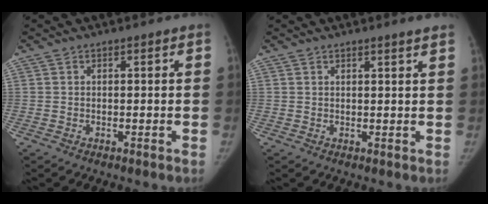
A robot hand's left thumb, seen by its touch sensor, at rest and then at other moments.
{"total": 2.2, "force": [1.9, -0.3, 1.1], "torque": [-0.009, -0.006, 0.019]}